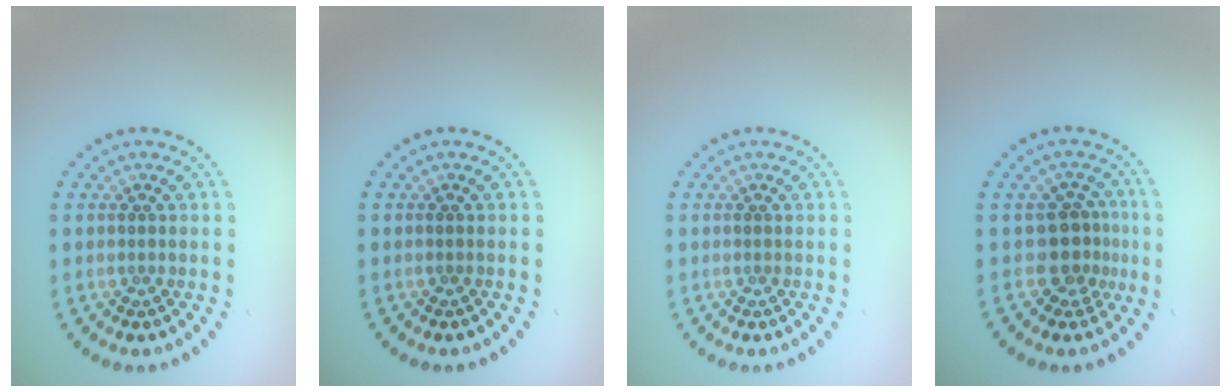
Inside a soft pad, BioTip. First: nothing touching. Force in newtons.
{"total": 0.0}
{"total": 0.0}
{"total": 2.8, "press": 2.1, "slide": 1.8}